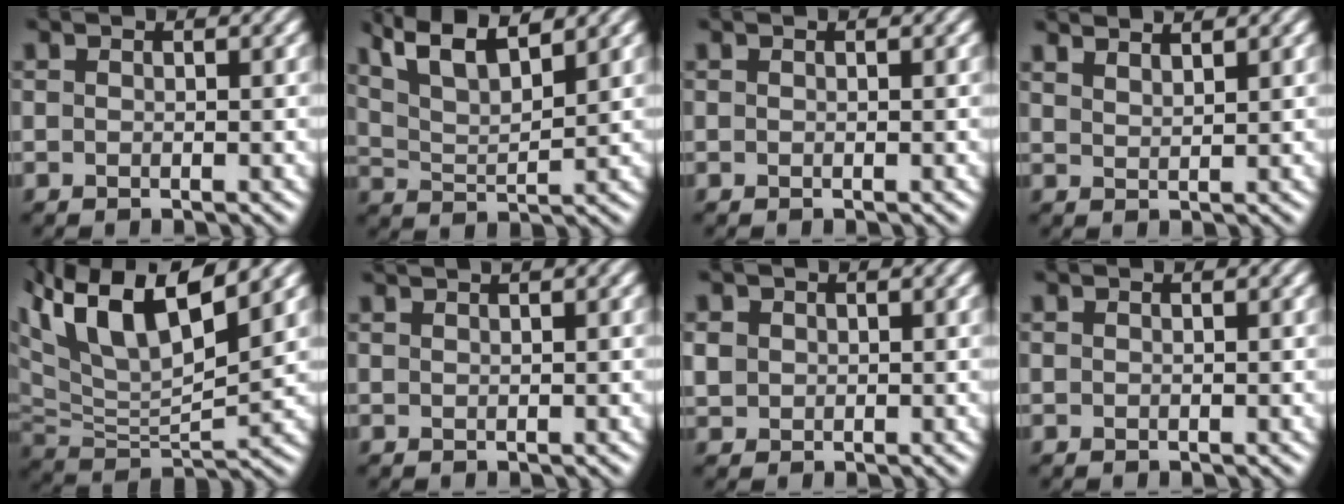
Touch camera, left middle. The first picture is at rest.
{"total": 8.2, "force": [6.0, 2.4, 5.0], "torque": [-0.092, 0.030, 0.079]}
{"total": 0.0}
{"total": 3.3, "force": [3.1, 0.5, 1.2], "torque": [-0.022, 0.022, 0.039]}
{"total": 9.7, "force": [5.7, 3.0, 7.3], "torque": [-0.150, 0.013, 0.104]}
{"total": 1.5, "force": [1.4, 0.1, 0.6], "torque": [-0.011, 0.005, 0.015]}
{"total": 1.4, "force": [0.0, 1.4, 0.2], "torque": [-0.012, -0.003, 0.002]}
{"total": 0.0}